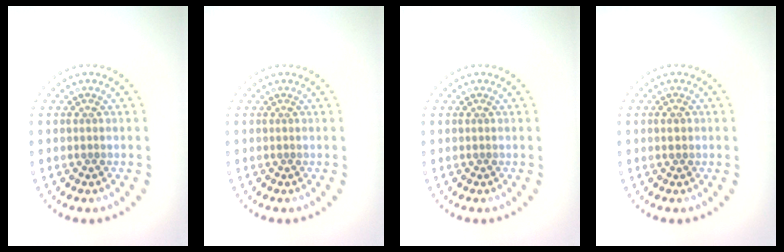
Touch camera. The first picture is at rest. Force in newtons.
{"total": 0.0}
{"total": 0.0}
{"total": 1.1, "press": 1.1, "slide": 0.2}